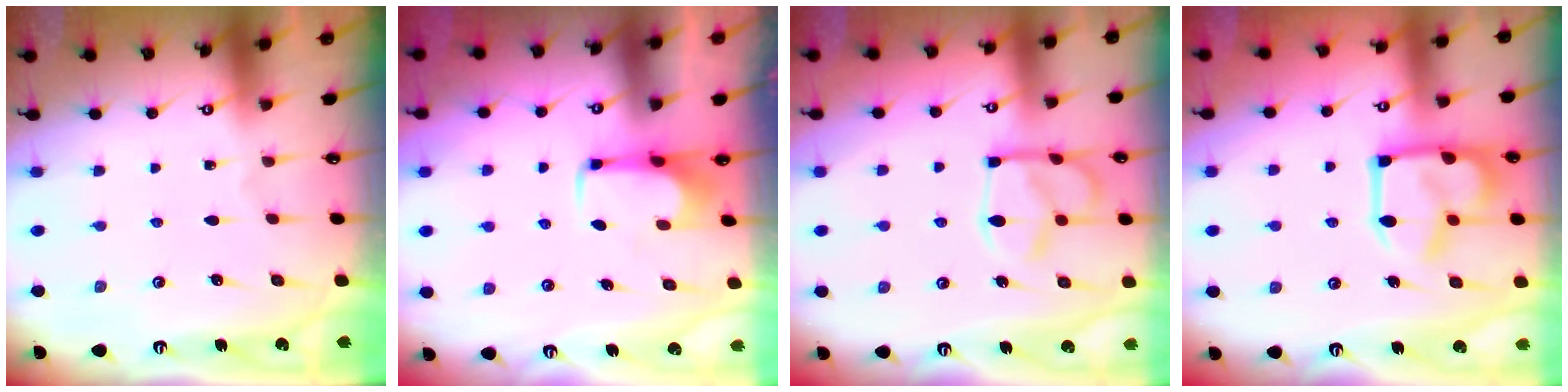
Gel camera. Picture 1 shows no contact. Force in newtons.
{"total": 2.0, "press": 2.0, "slide": 0.2}
{"total": 11.4, "press": 11.3, "slide": 1.1}
{"total": 13.8, "press": 13.8, "slide": 1.2}